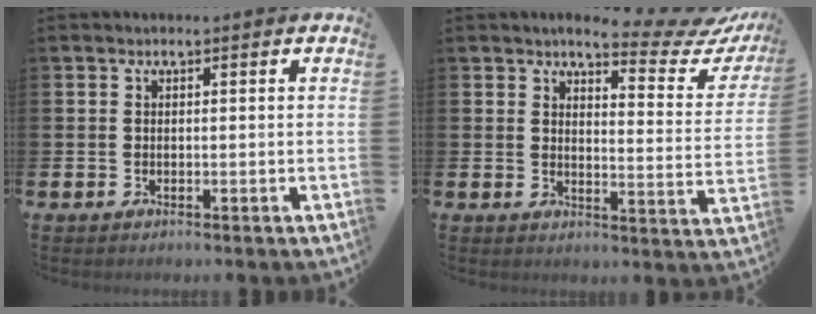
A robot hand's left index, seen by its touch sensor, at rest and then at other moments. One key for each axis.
{"total": 5.8, "fx": 5.3, "fy": 1.2, "fz": 2.2, "tx": -0.033, "ty": -0.049, "tz": 0.080}